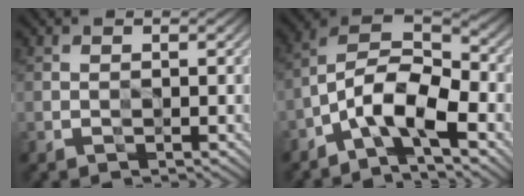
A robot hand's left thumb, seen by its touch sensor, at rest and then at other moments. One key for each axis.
{"total": 10.5, "fx": -5.0, "fy": 4.2, "fz": 8.3, "tx": -0.153, "ty": 0.001, "tz": -0.105}